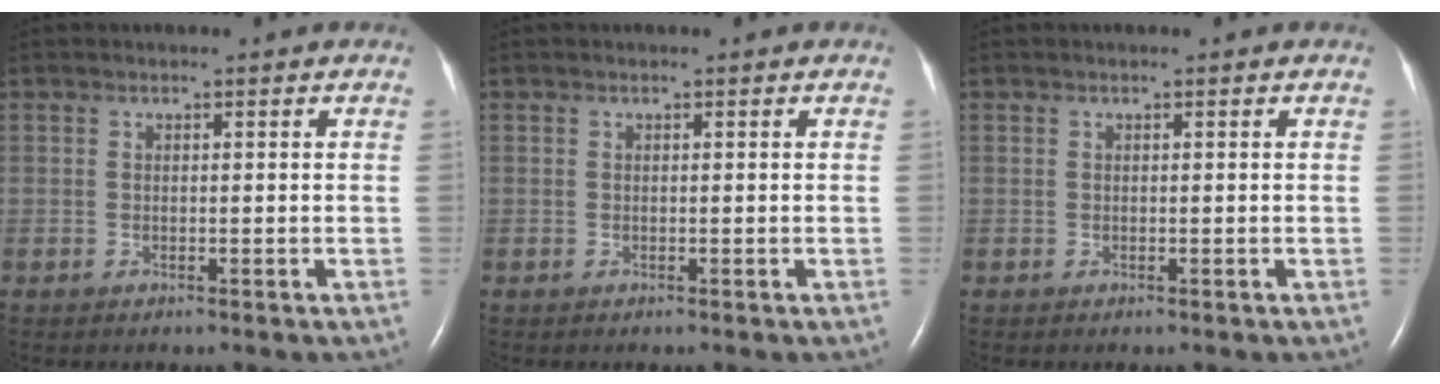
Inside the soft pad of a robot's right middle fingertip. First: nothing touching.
{"total": 0.0}
{"total": 0.0}